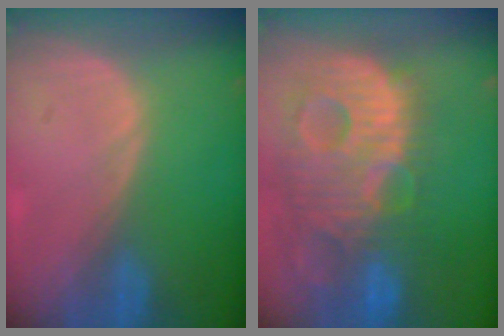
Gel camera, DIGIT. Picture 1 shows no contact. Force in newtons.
{"total": 14.0, "press": 12.0, "slide": 7.1}